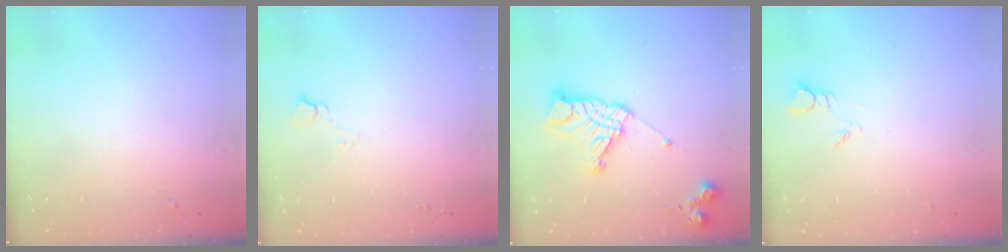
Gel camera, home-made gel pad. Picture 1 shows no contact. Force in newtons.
{"total": 3.8, "press": 3.7, "slide": 0.5}
{"total": 16.2, "press": 16.1, "slide": 1.6}
{"total": 2.7, "press": 2.7, "slide": 0.3}